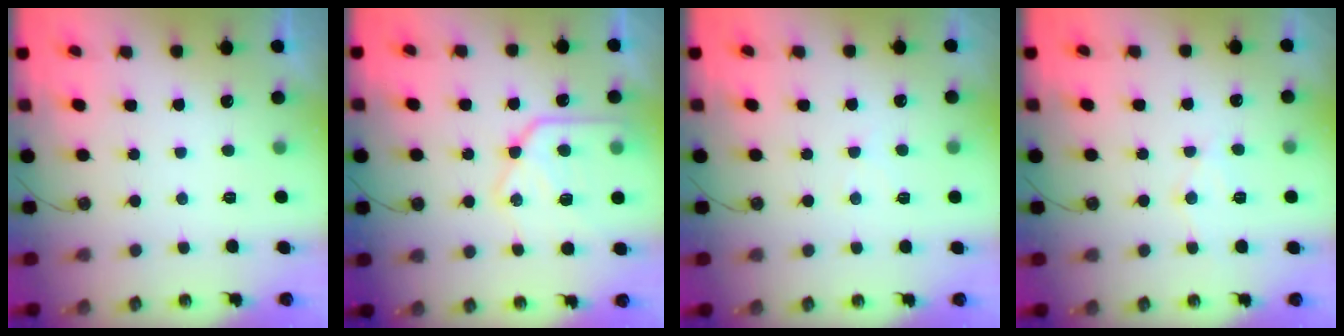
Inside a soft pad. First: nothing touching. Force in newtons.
{"total": 18.0, "press": 17.9, "slide": 1.9}
{"total": 4.6, "press": 4.5, "slide": 0.5}
{"total": 7.4, "press": 7.4, "slide": 0.6}